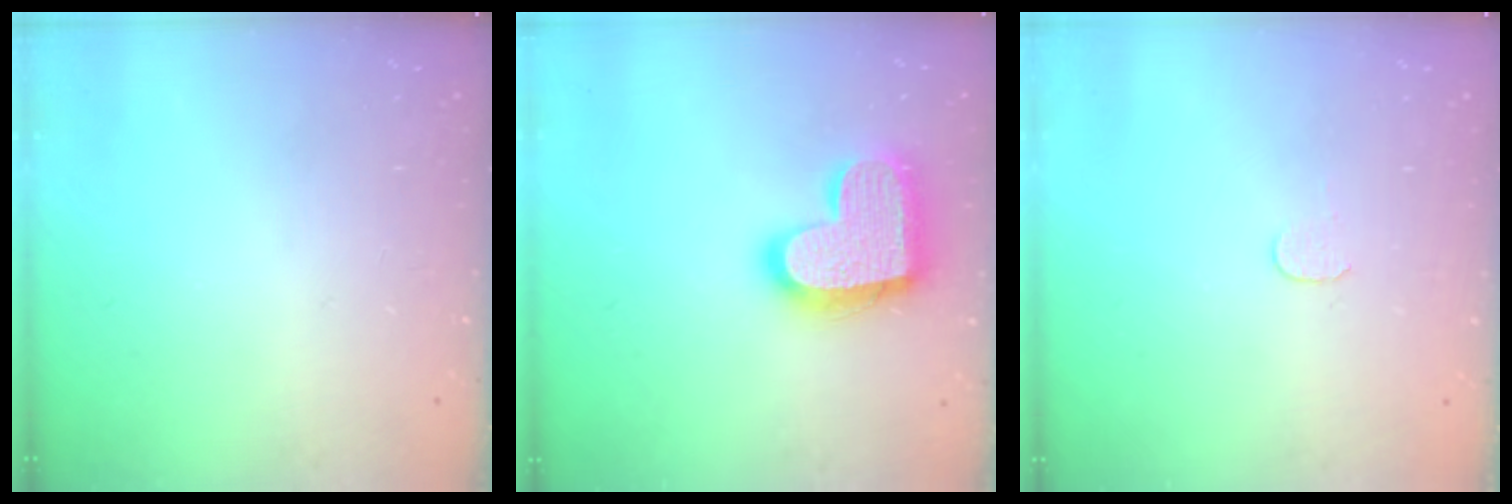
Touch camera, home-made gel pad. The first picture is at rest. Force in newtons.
{"total": 19.6, "press": 19.5, "slide": 1.3}
{"total": 3.7, "press": 3.7, "slide": 0.3}